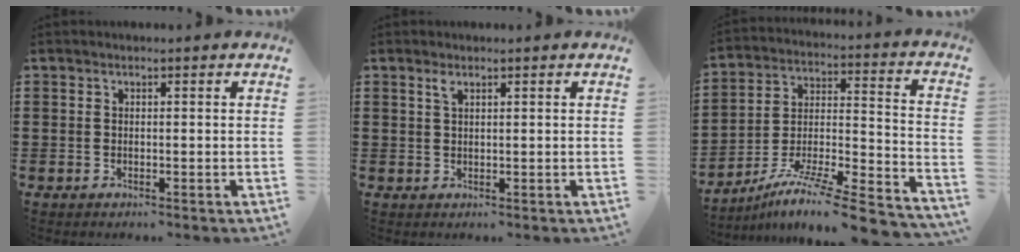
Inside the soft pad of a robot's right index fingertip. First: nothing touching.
{"total": 1.4, "force": [0.8, 0.4, 1.0], "torque": [-0.023, 0.002, 0.014]}
{"total": 9.7, "force": [-7.5, 0.7, 6.0], "torque": [-0.105, -0.003, -0.152]}